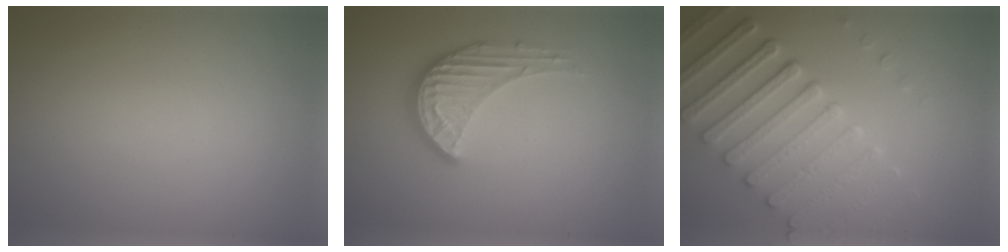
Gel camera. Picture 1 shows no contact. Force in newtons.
{"total": 3.8, "press": 3.1, "slide": 2.2}
{"total": 6.8, "press": 5.4, "slide": 4.0}